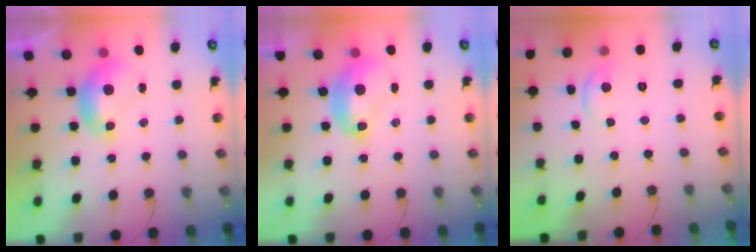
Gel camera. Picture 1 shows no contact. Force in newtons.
{"total": 3.3, "press": 3.3, "slide": 0.2}
{"total": 3.2, "press": 3.1, "slide": 0.6}